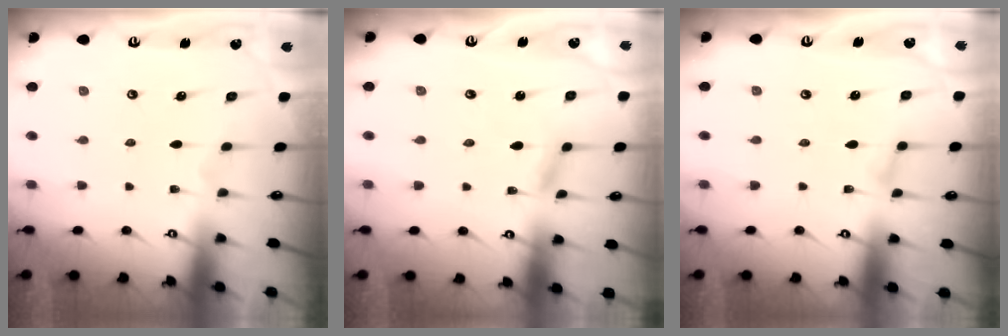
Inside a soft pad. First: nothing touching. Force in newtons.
{"total": 1.6, "press": 1.5, "slide": 0.1}
{"total": 2.2, "press": 2.1, "slide": 0.3}